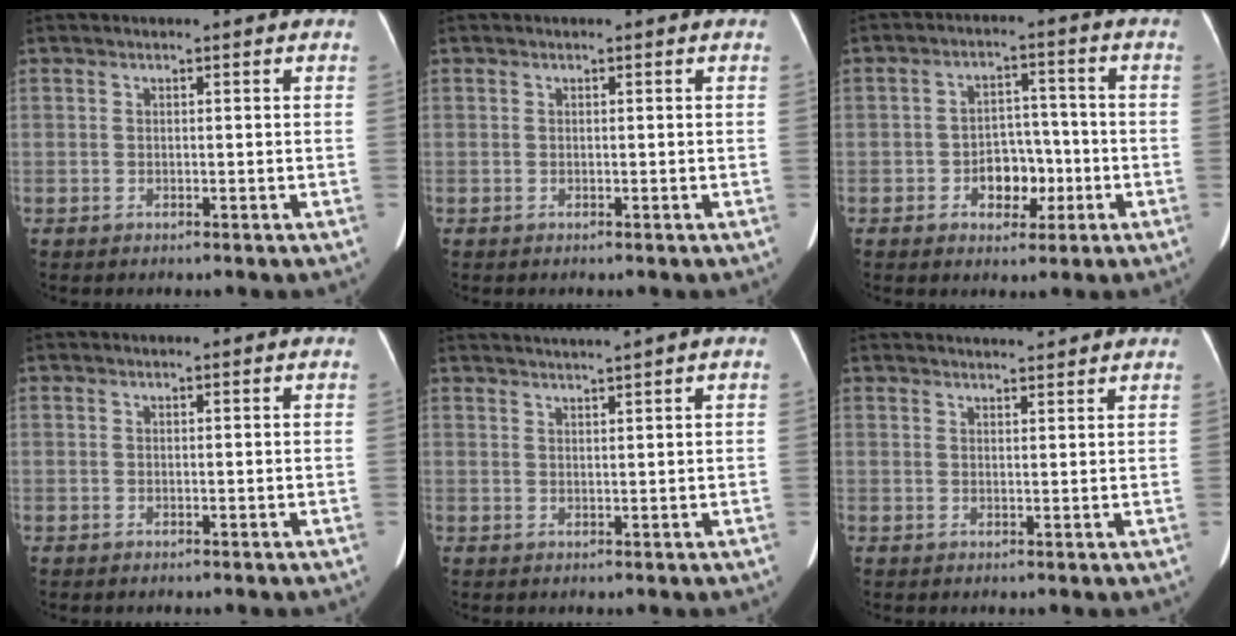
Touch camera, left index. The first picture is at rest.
{"total": 0.0}
{"total": 6.0, "force": [-2.2, 4.0, 4.0], "torque": [-0.065, 0.017, -0.033]}
{"total": 0.0}
{"total": 4.3, "force": [3.6, -1.3, 1.9], "torque": [-0.029, 0.013, 0.061]}
{"total": 4.7, "force": [4.5, 0.4, 1.3], "torque": [-0.021, 0.016, 0.057]}